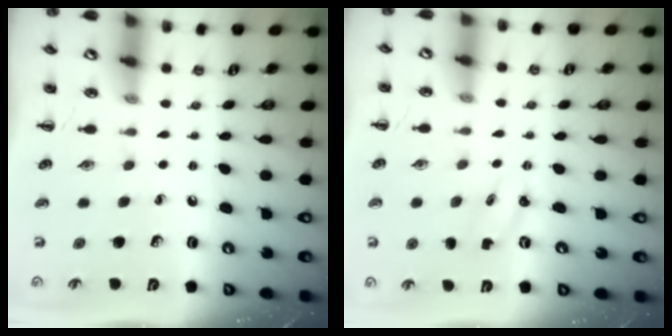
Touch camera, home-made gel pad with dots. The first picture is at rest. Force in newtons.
{"total": 2.2, "press": 2.1, "slide": 0.6}